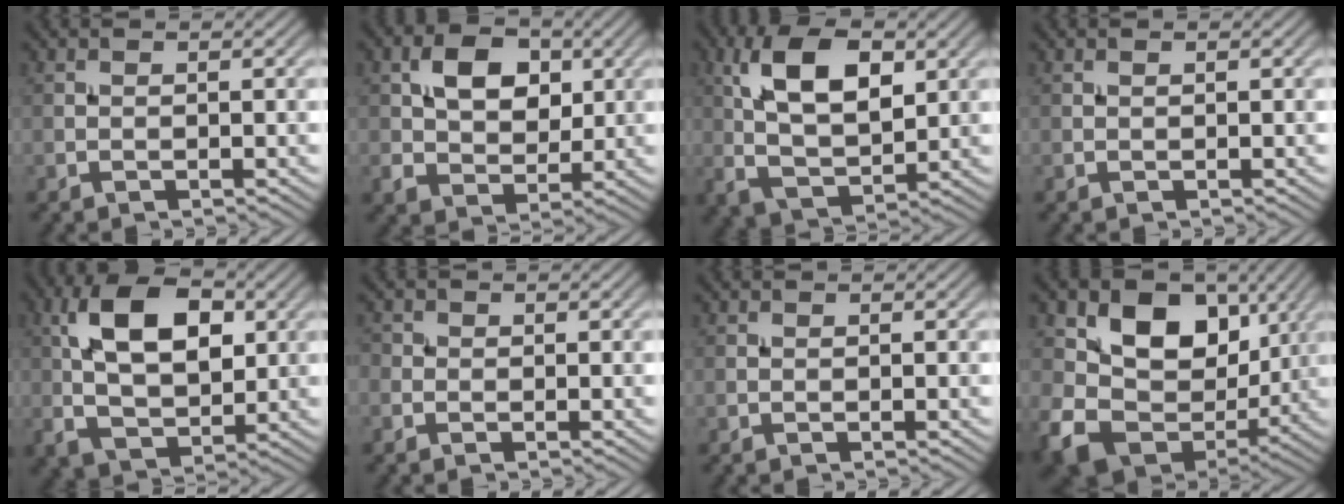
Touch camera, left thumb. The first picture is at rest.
{"total": 7.0, "force": [1.7, 5.2, 4.3], "torque": [-0.084, -0.001, 0.026]}
{"total": 10.4, "force": [3.1, 5.6, 8.2], "torque": [-0.166, 0.002, 0.055]}
{"total": 0.0}
{"total": 10.9, "force": [2.3, 6.4, 8.5], "torque": [-0.163, 0.007, 0.036]}
{"total": 1.4, "force": [-0.4, 1.4, 0.2], "torque": [-0.001, -0.003, -0.011]}
{"total": 0.0}
{"total": 13.0, "force": [3.0, 10.0, 7.7], "torque": [-0.144, -0.014, 0.049]}